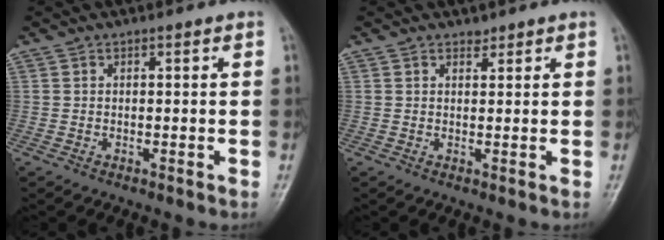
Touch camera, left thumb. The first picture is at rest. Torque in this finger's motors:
{"motor_torque": [0.33, -0.25, 0.24, 0.10, 0.01]}